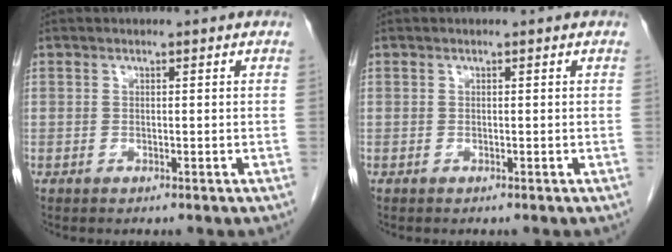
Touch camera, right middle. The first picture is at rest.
{"total": 0.0}